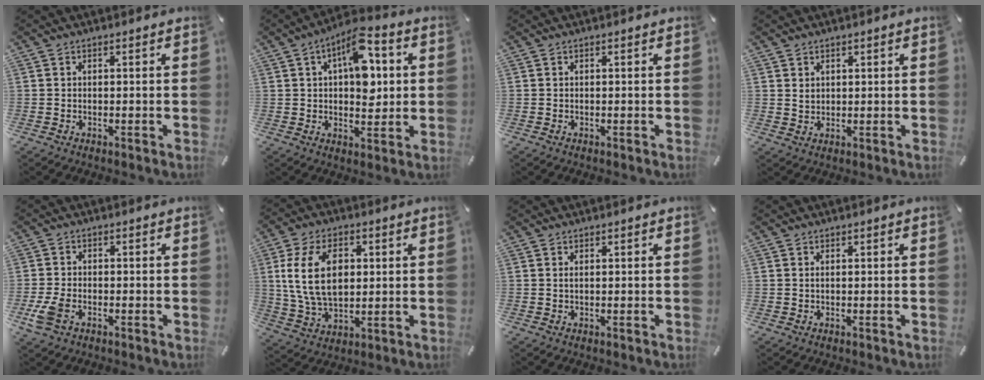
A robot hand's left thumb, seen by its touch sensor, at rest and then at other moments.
{"total": 11.9, "force": [3.6, 6.7, 9.1], "torque": [-0.127, -0.011, 0.063]}
{"total": 0.0}
{"total": 2.2, "force": [1.2, 1.7, 0.5], "torque": [-0.002, -0.001, 0.022]}
{"total": 4.8, "force": [-2.0, 3.1, 3.2], "torque": [-0.084, -0.001, -0.041]}
{"total": 13.5, "force": [2.5, 8.9, 9.9], "torque": [-0.218, 0.004, 0.040]}
{"total": 0.7, "force": [0.3, 0.2, 0.6], "torque": [-0.013, 0.000, 0.005]}
{"total": 0.6, "force": [0.2, 0.2, 0.5], "torque": [-0.010, 0.000, 0.003]}